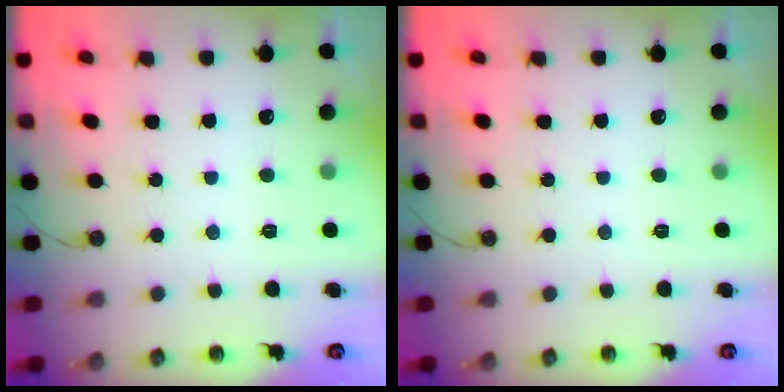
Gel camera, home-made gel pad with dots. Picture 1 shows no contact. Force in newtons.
{"total": 0.0}